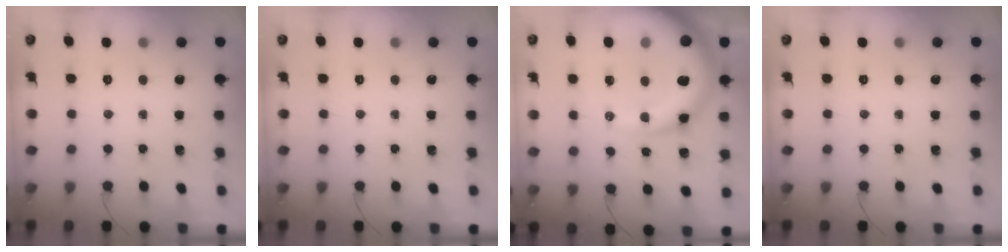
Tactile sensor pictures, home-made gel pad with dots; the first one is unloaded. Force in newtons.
{"total": 0.0}
{"total": 20.6, "press": 20.1, "slide": 4.5}
{"total": 0.0}